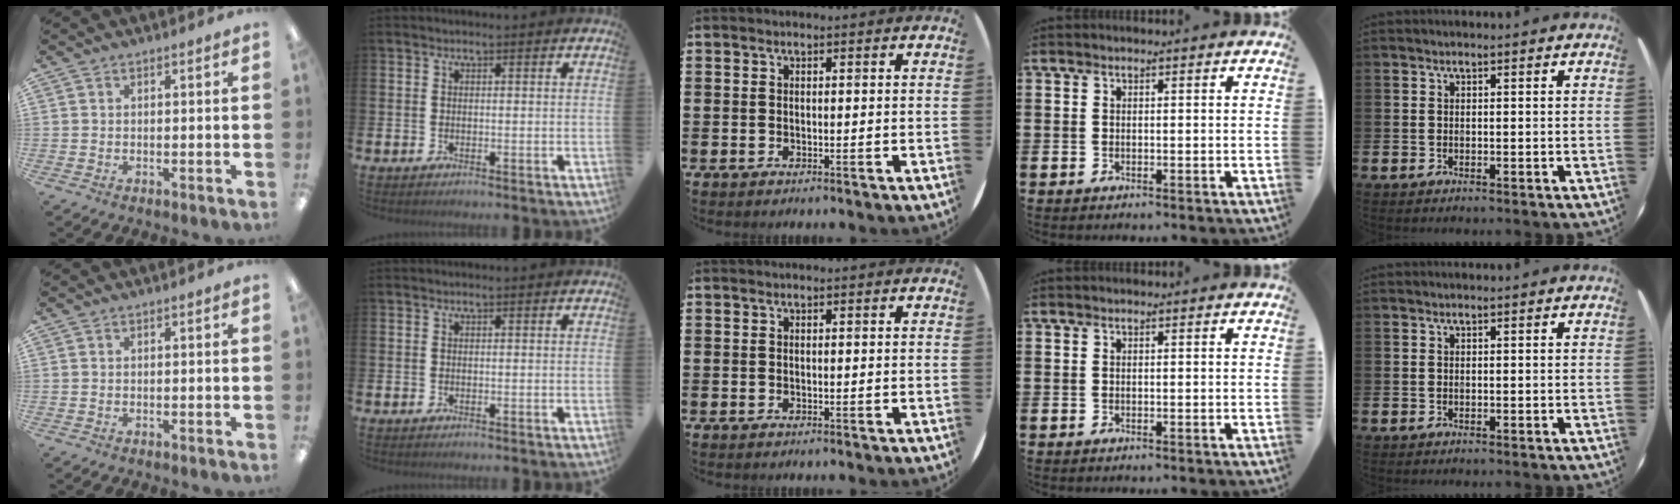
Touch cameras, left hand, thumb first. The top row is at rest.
{}